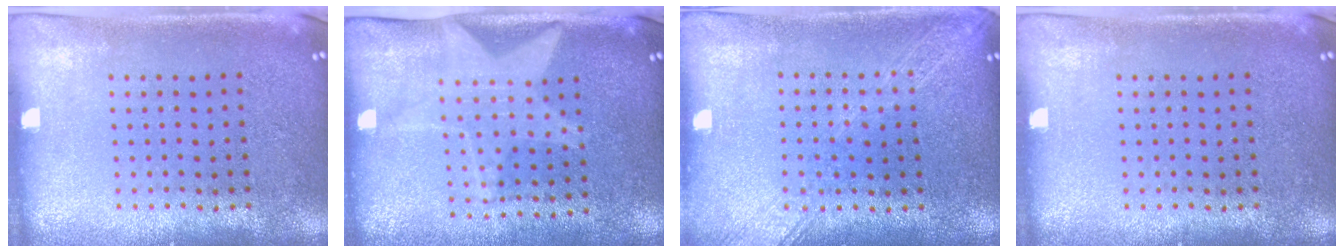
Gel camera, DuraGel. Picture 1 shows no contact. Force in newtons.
{"total": 1.9, "press": 1.6, "slide": 1.1}
{"total": 1.8, "press": 1.7, "slide": 0.2}
{"total": 0.0}